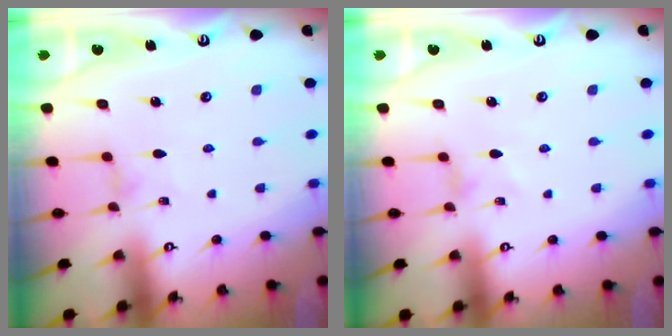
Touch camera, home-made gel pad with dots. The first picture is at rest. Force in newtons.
{"total": 1.3, "press": 1.3, "slide": 0.3}